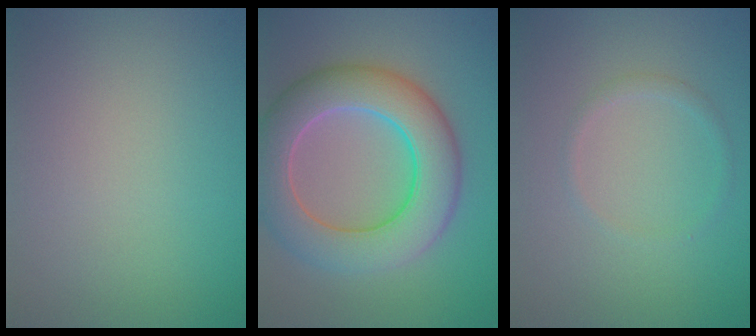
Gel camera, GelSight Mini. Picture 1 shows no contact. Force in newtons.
{"total": 8.6, "press": 8.6, "slide": 0.4}
{"total": 1.0, "press": 1.0, "slide": 0.0}